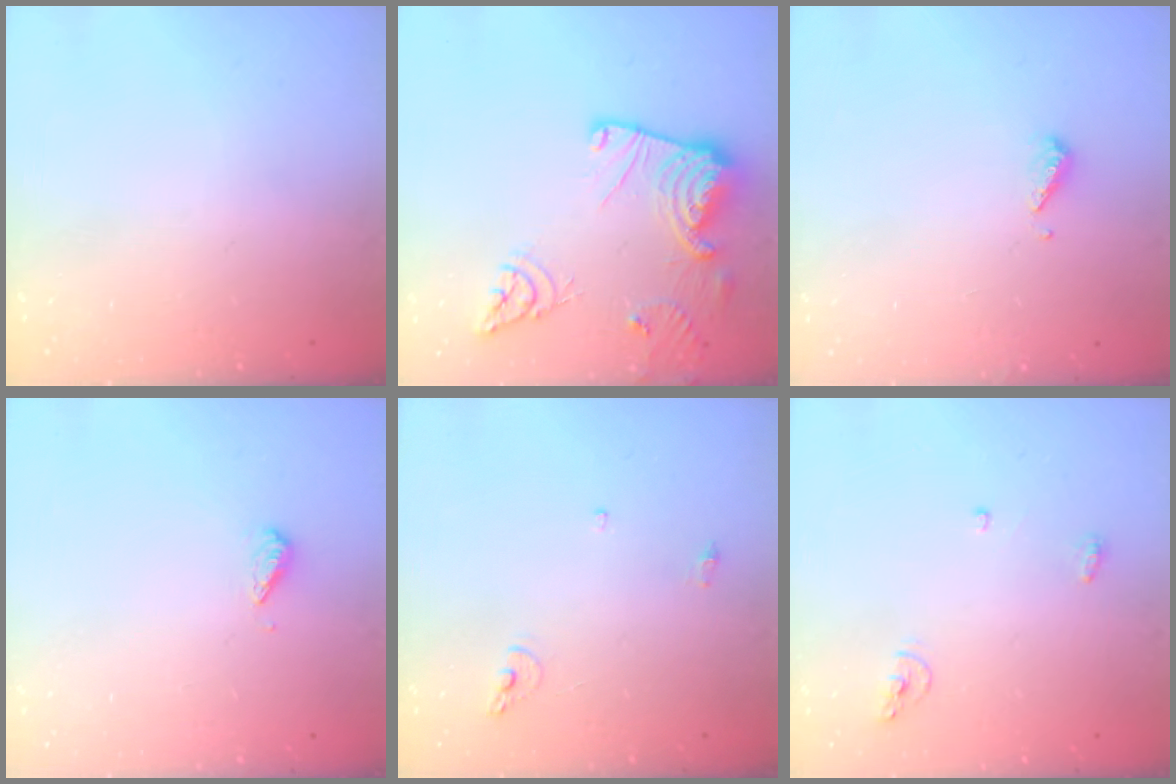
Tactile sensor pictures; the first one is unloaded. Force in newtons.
{"total": 18.1, "press": 18.0, "slide": 1.7}
{"total": 3.9, "press": 3.9, "slide": 0.4}
{"total": 3.6, "press": 3.6, "slide": 0.5}
{"total": 6.6, "press": 6.6, "slide": 0.7}
{"total": 4.8, "press": 4.7, "slide": 0.8}